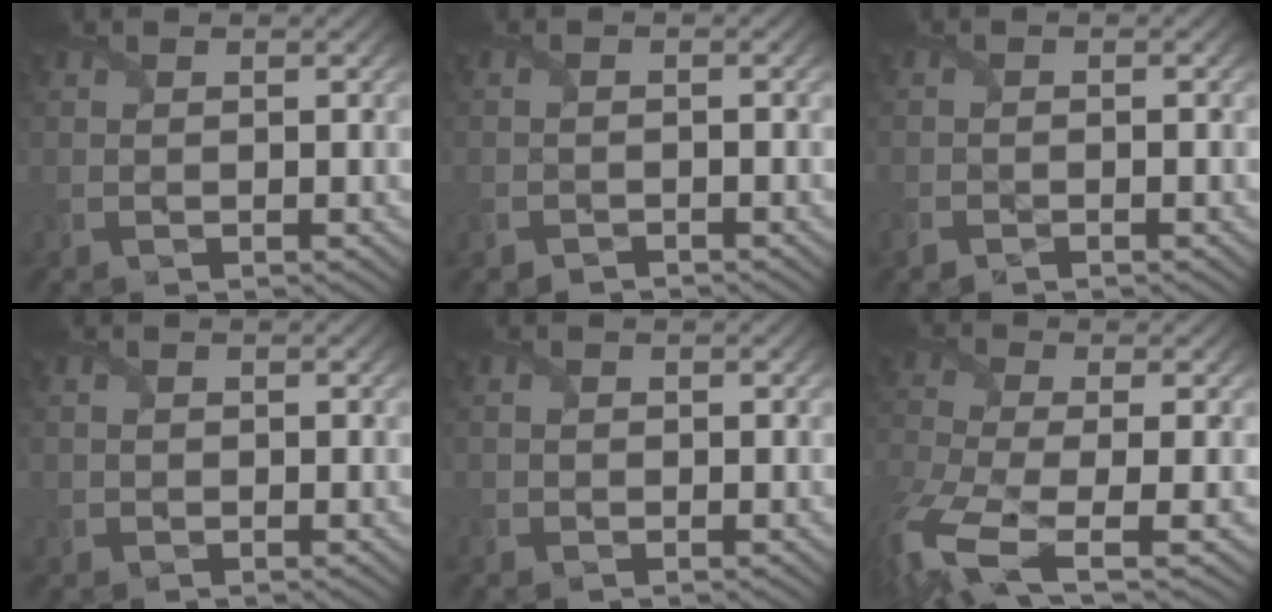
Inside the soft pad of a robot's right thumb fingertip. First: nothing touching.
{"total": 1.2, "force": [-1.1, -0.2, -0.2], "torque": [0.005, -0.002, -0.021]}
{"total": 1.4, "force": [-1.2, 0.0, 0.6], "torque": [-0.015, -0.004, -0.023]}
{"total": 0.7, "force": [-0.4, 0.5, -0.2], "torque": [0.005, -0.004, -0.008]}
{"total": 0.8, "force": [-0.6, 0.5, -0.1], "torque": [0.000, -0.004, -0.011]}
{"total": 11.1, "force": [-5.1, 4.2, 9.0], "torque": [-0.235, -0.033, -0.098]}